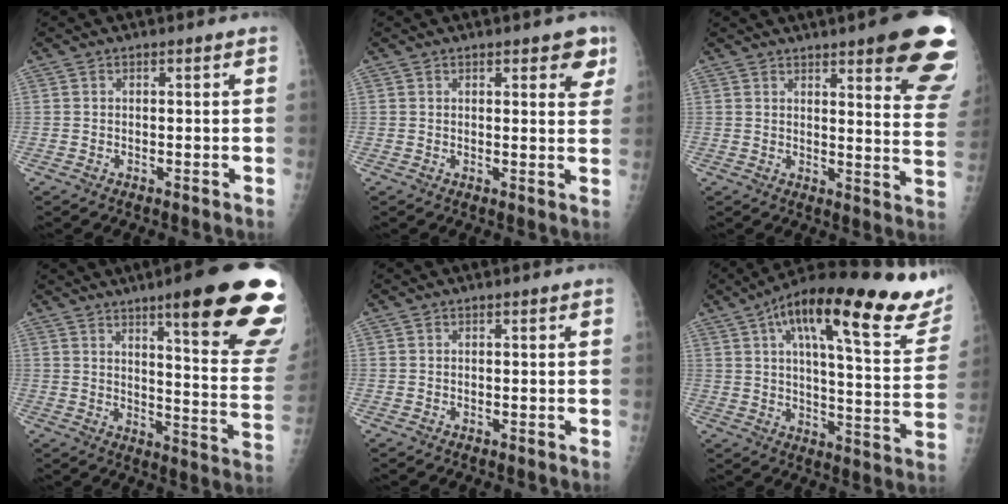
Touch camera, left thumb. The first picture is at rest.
{"total": 4.5, "force": [2.7, 1.9, 3.1], "torque": [-0.008, -0.013, 0.026]}
{"total": 17.5, "force": [10.5, 3.7, 13.6], "torque": [-0.138, -0.051, 0.115]}
{"total": 24.1, "force": [14.0, 3.7, 19.2], "torque": [-0.208, -0.063, 0.187]}
{"total": 0.0}
{"total": 28.9, "force": [16.7, 7.6, 22.3], "torque": [-0.296, -0.024, 0.229]}